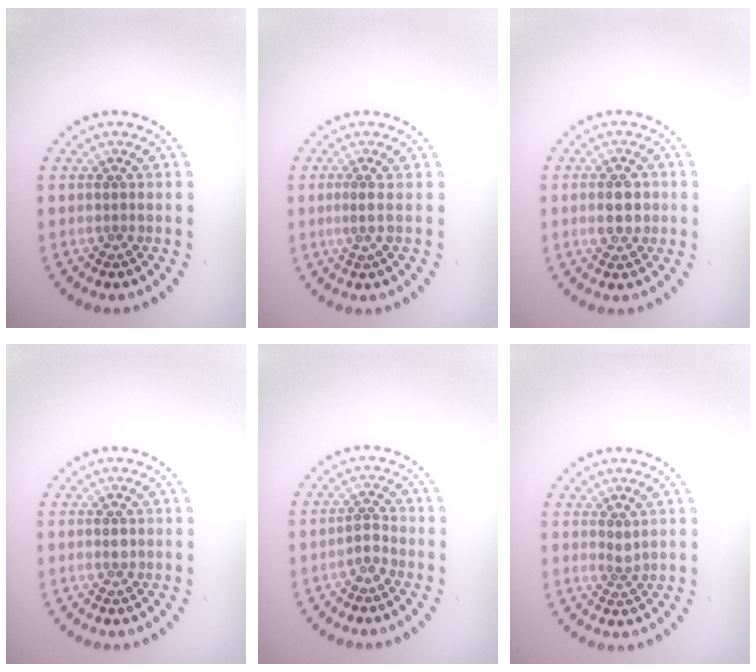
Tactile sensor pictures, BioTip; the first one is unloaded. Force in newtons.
{"total": 1.1, "press": 0.6, "slide": 1.0}
{"total": 2.9, "press": 2.9, "slide": 0.1}
{"total": 0.6, "press": 0.6, "slide": 0.3}
{"total": 1.6, "press": 1.3, "slide": 1.0}
{"total": 0.9, "press": 0.6, "slide": 0.8}